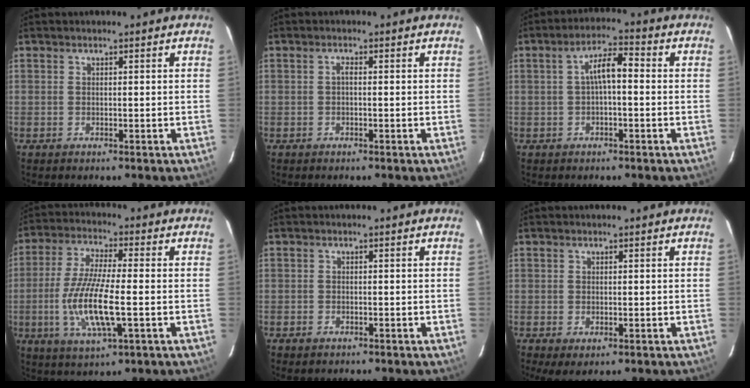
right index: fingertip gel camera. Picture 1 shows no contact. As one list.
[{"total": 0.8, "force": [-0.2, 0.3, 0.7], "torque": [-0.013, 0.006, -0.005]}, {"total": 5.1, "force": [-0.2, 1.6, 4.8], "torque": [-0.088, 0.017, -0.002]}, {"total": 12.9, "force": [-2.8, 2.7, 12.3], "torque": [-0.250, -0.013, -0.054]}, {"total": 1.2, "force": [-0.9, 0.8, 0.4], "torque": [-0.009, 0.000, -0.015]}, {"total": 2.4, "force": [-0.7, 1.4, 1.9], "torque": [-0.037, -0.011, -0.007]}]